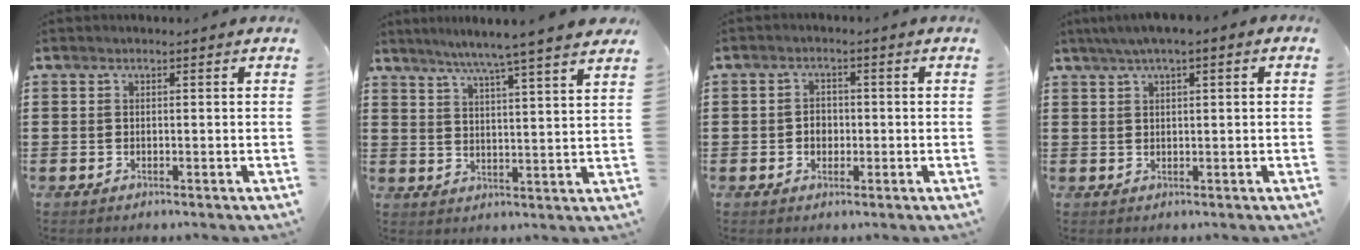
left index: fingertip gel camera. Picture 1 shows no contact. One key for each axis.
{"total": 6.0, "fx": 5.1, "fy": -1.4, "fz": 2.9, "tx": -0.072, "ty": -0.029, "tz": 0.085}
{"total": 2.2, "fx": -0.4, "fy": 1.8, "fz": 1.1, "tx": -0.026, "ty": 0.004, "tz": -0.011}
{"total": 1.9, "fx": 0.4, "fy": 0.3, "fz": 1.8, "tx": -0.031, "ty": 0.004, "tz": 0.005}